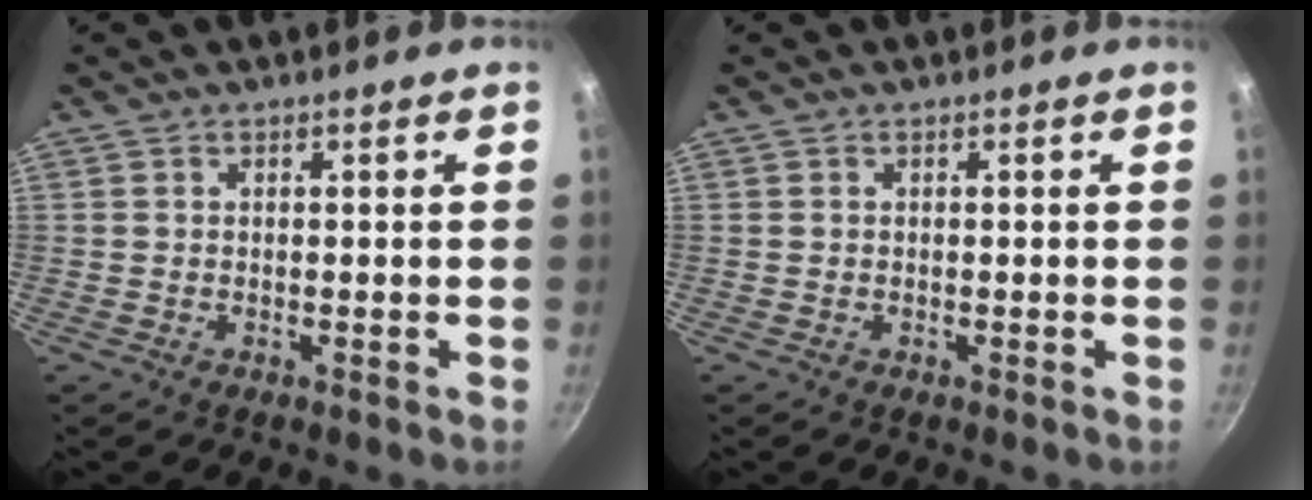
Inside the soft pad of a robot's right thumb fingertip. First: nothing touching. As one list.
[{"total": 0.0}]